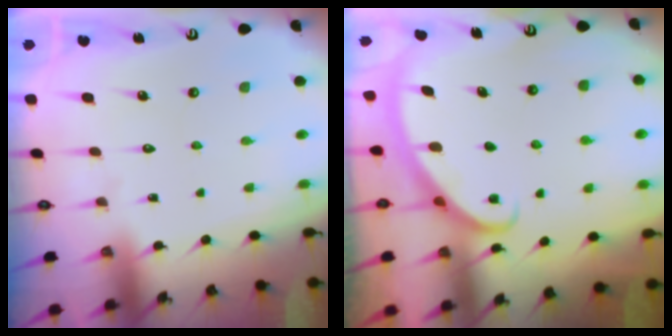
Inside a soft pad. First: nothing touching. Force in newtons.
{"total": 2.8, "press": 2.8, "slide": 0.4}